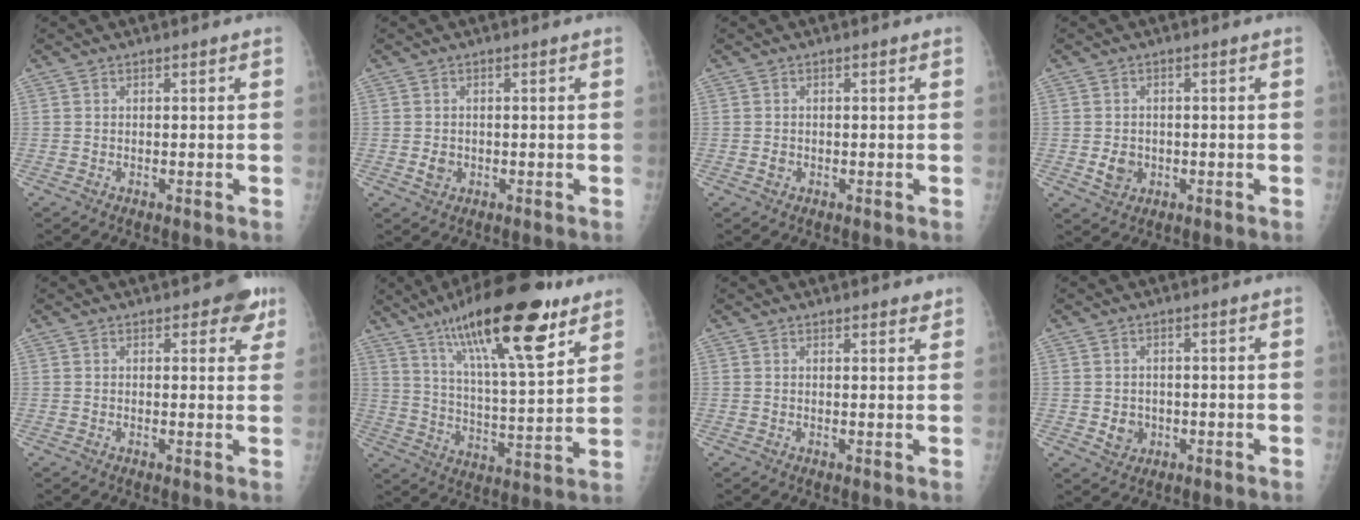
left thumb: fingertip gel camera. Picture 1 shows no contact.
{"total": 2.4, "force": [-0.5, 2.1, 1.2], "torque": [-0.011, 0.002, -0.005]}
{"total": 1.2, "force": [-0.3, 1.1, 0.5], "torque": [-0.003, 0.002, -0.006]}
{"total": 4.0, "force": [-0.8, 3.4, 1.9], "torque": [-0.021, 0.002, -0.008]}
{"total": 4.3, "force": [2.6, 2.4, 2.6], "torque": [0.005, -0.007, 0.023]}
{"total": 23.2, "force": [13.6, 6.1, 17.8], "torque": [-0.273, -0.043, 0.223]}
{"total": 2.0, "force": [1.7, 0.7, 0.8], "torque": [0.002, -0.007, 0.018]}
{"total": 3.5, "force": [-0.7, 3.1, 1.5], "torque": [-0.010, 0.002, -0.003]}